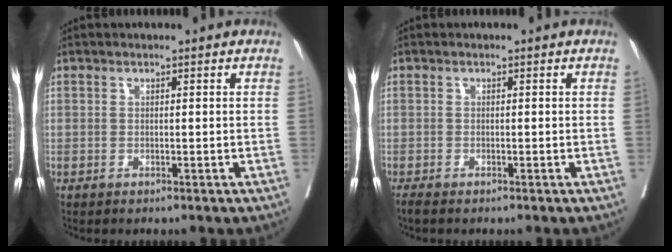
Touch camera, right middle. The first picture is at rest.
{"total": 1.0, "force": [-0.9, 0.1, 0.5], "torque": [-0.017, -0.006, -0.018]}